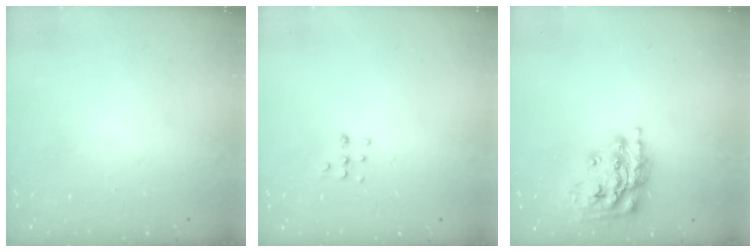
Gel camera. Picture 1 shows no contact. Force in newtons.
{"total": 4.3, "press": 4.2, "slide": 1.1}
{"total": 15.2, "press": 15.1, "slide": 0.8}